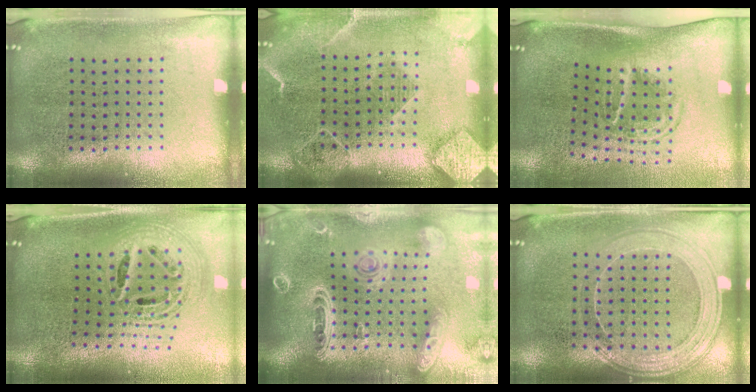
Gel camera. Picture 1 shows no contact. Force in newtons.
{"total": 2.3, "press": 1.9, "slide": 1.2}
{"total": 1.8, "press": 1.2, "slide": 1.4}
{"total": 2.3, "press": 1.8, "slide": 1.5}
{"total": 3.3, "press": 2.7, "slide": 1.9}
{"total": 1.6, "press": 1.5, "slide": 0.4}